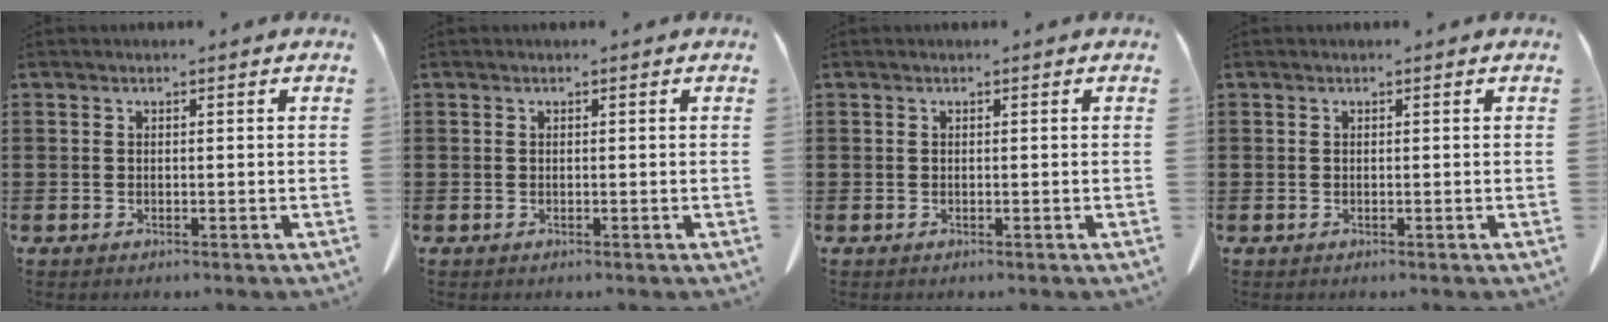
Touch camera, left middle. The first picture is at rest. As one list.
[{"total": 0.0}, {"total": 0.0}, {"total": 0.0}]